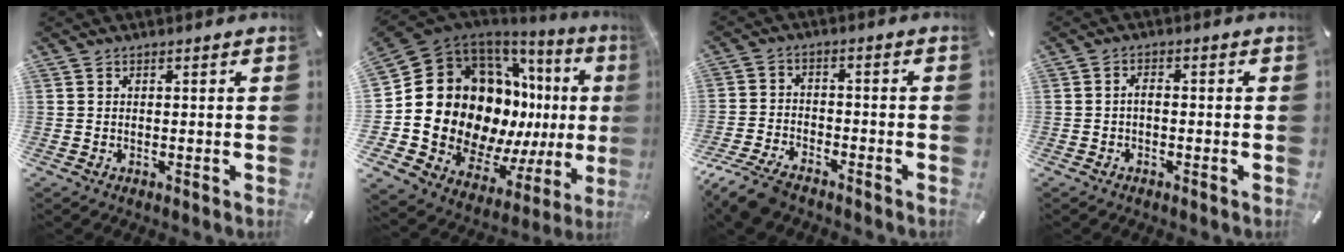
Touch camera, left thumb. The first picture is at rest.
{"total": 22.9, "force": [2.0, 17.9, 14.2], "torque": [-0.229, -0.072, 0.081]}
{"total": 8.0, "force": [-6.7, 3.1, 3.3], "torque": [-0.077, 0.024, -0.131]}
{"total": 2.0, "force": [-0.8, 0.9, 1.6], "torque": [-0.031, 0.006, -0.017]}